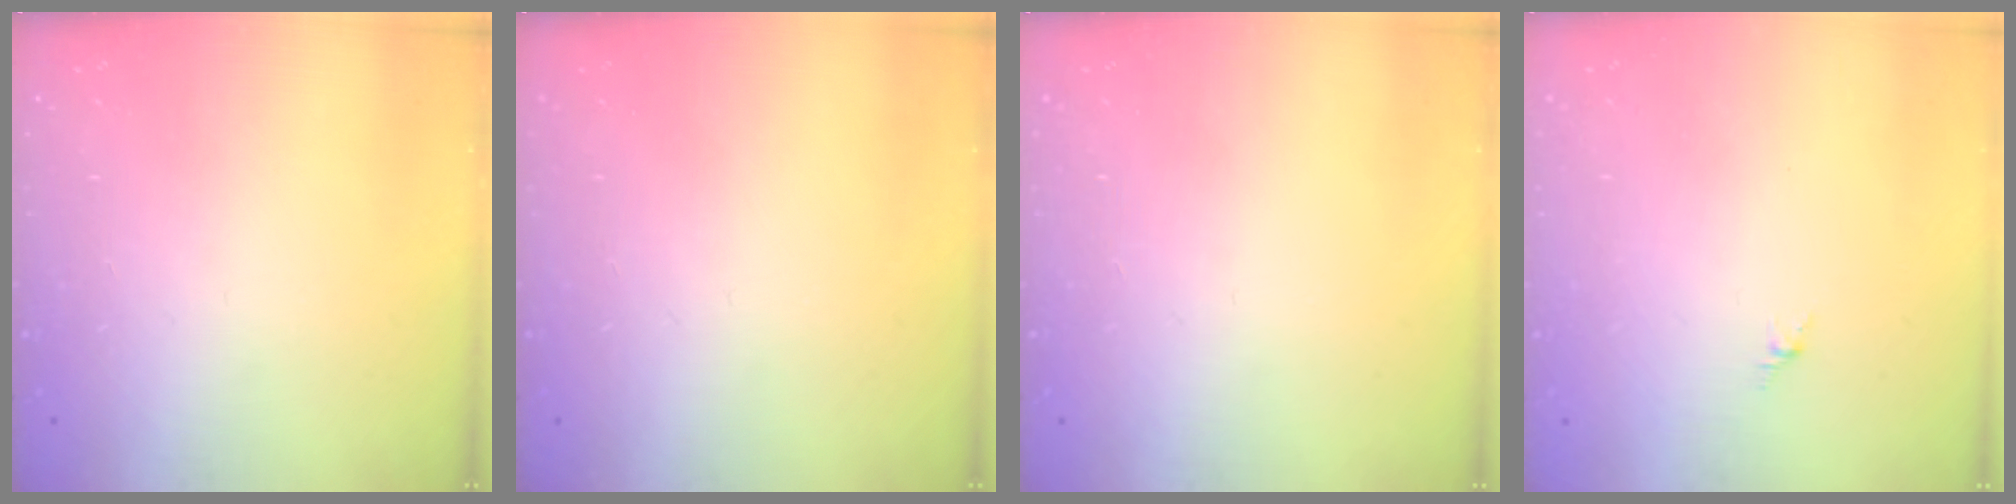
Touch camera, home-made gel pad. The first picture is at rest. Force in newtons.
{"total": 0.0}
{"total": 0.0}
{"total": 0.0}